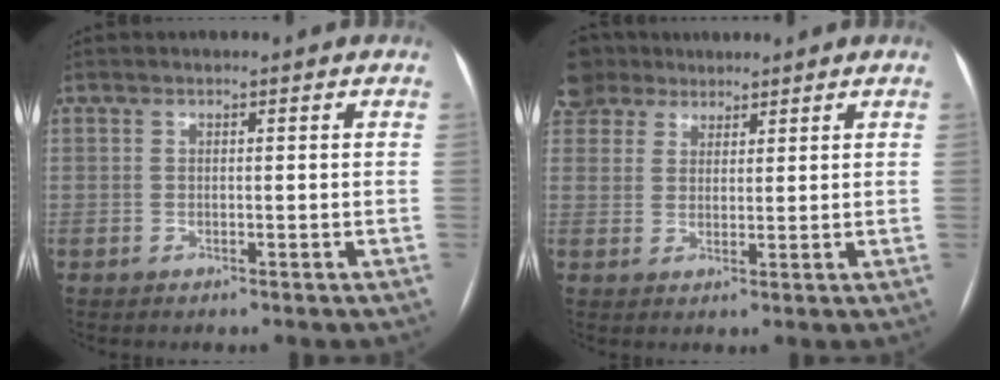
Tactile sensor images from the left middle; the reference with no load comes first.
{"total": 4.5, "force": [3.9, 2.3, -0.2], "torque": [0.004, 0.011, 0.082]}